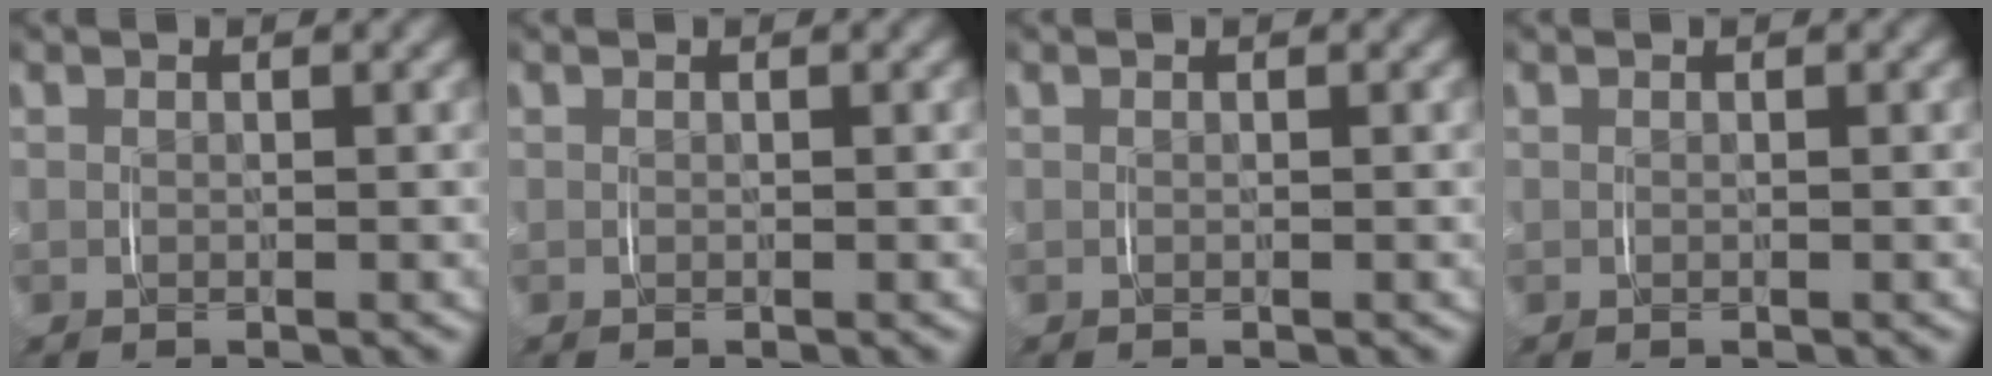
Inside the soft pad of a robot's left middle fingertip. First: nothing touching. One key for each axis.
{"total": 0.0}
{"total": 0.0}
{"total": 0.0}